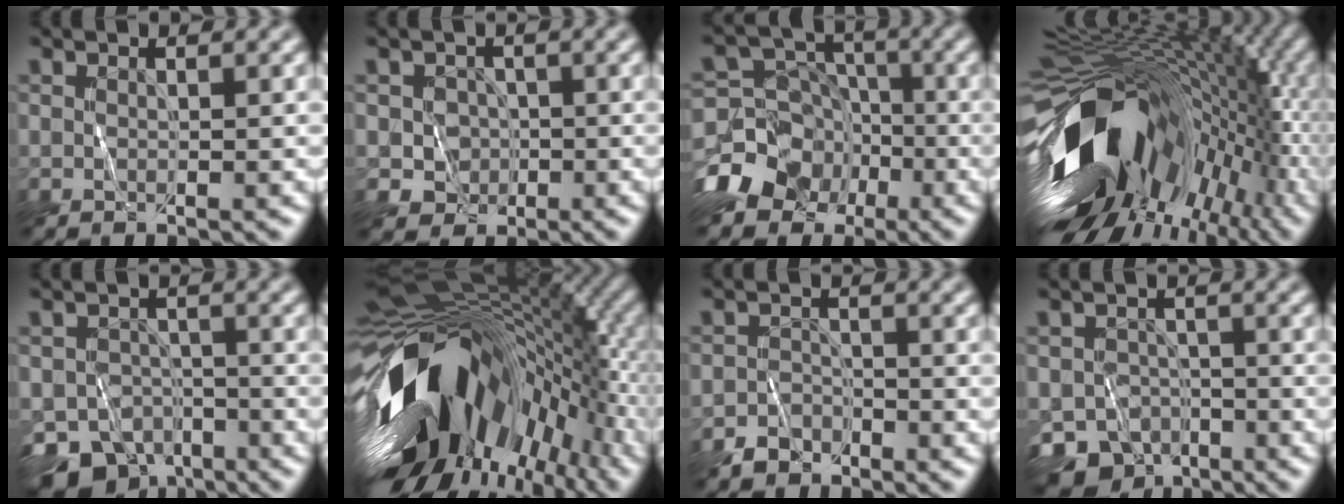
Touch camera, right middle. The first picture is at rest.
{"total": 2.6, "force": [-0.5, 2.4, 0.8], "torque": [0.000, 0.001, -0.015]}
{"total": 11.0, "force": [-6.2, 8.5, 3.2], "torque": [-0.065, -0.020, -0.126]}
{"total": 16.1, "force": [-3.4, 9.7, 12.3], "torque": [-0.231, -0.018, -0.054]}
{"total": 8.3, "force": [-5.9, 5.1, 3.0], "torque": [-0.047, -0.028, -0.094]}
{"total": 17.4, "force": [-5.0, 9.8, 13.5], "torque": [-0.244, -0.013, -0.095]}
{"total": 2.1, "force": [-1.8, 1.2, 0.1], "torque": [0.004, 0.006, -0.038]}
{"total": 8.1, "force": [-5.8, 5.1, 2.6], "torque": [-0.035, -0.025, -0.091]}